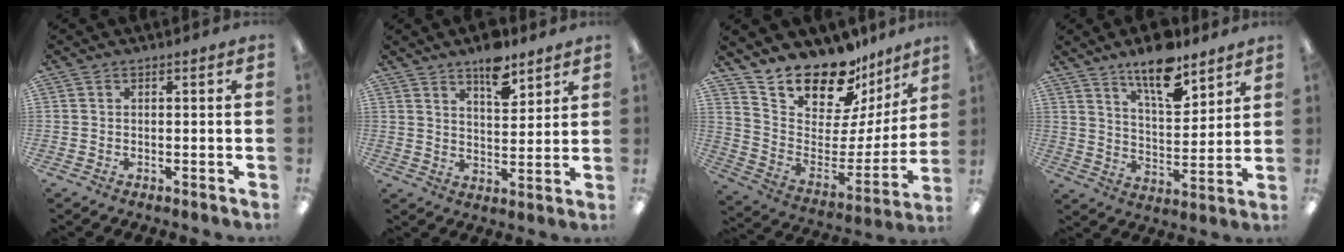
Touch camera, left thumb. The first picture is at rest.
{"total": 8.6, "force": [6.4, 3.7, 4.5], "torque": [-0.056, -0.039, 0.106]}
{"total": 18.1, "force": [16.2, 6.6, 4.8], "torque": [-0.091, -0.144, 0.285]}
{"total": 12.8, "force": [9.9, 4.4, 6.9], "torque": [-0.104, -0.060, 0.170]}